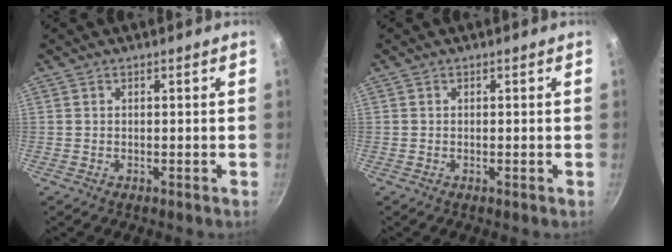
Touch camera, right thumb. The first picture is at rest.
{"total": 0.0}